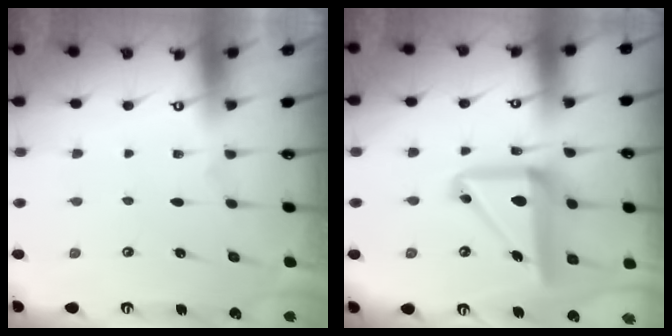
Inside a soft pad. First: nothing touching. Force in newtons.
{"total": 15.1, "press": 15.0, "slide": 2.3}